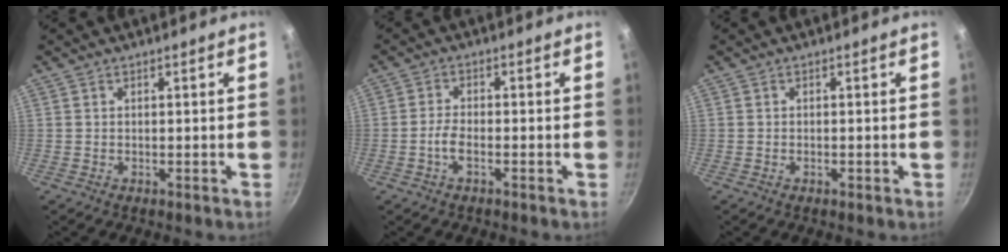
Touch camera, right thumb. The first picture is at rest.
{"total": 3.2, "force": [-1.5, 1.3, 2.6], "torque": [-0.056, 0.014, -0.034]}
{"total": 0.6, "force": [-0.3, 0.3, 0.4], "torque": [-0.006, 0.003, -0.006]}